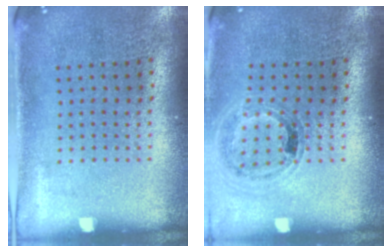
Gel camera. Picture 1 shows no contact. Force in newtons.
{"total": 1.0, "press": 1.0, "slide": 0.1}